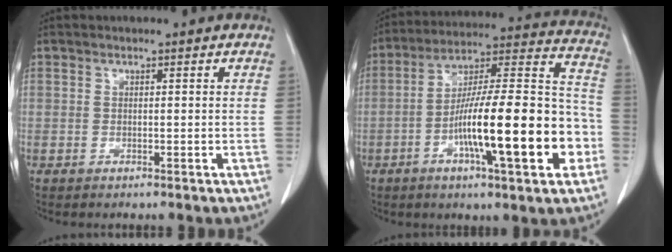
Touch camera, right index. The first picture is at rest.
{"total": 21.8, "force": [-6.5, 3.2, 20.6], "torque": [-0.305, 0.012, -0.102]}